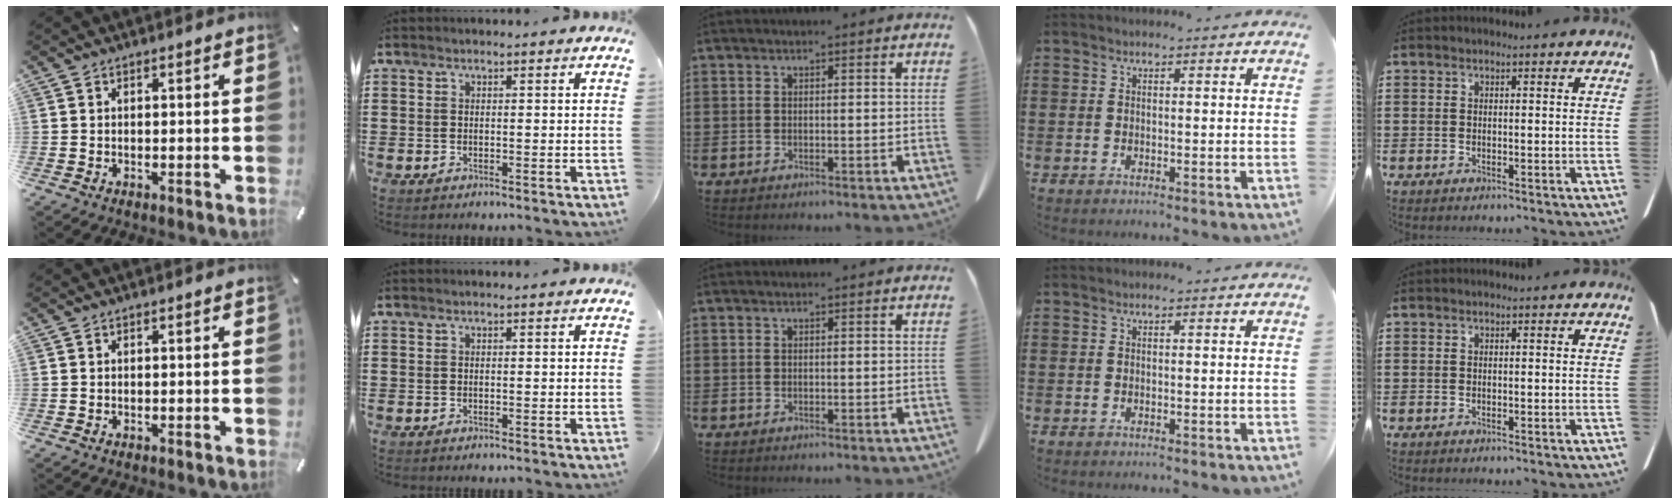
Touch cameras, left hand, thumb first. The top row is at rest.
{}